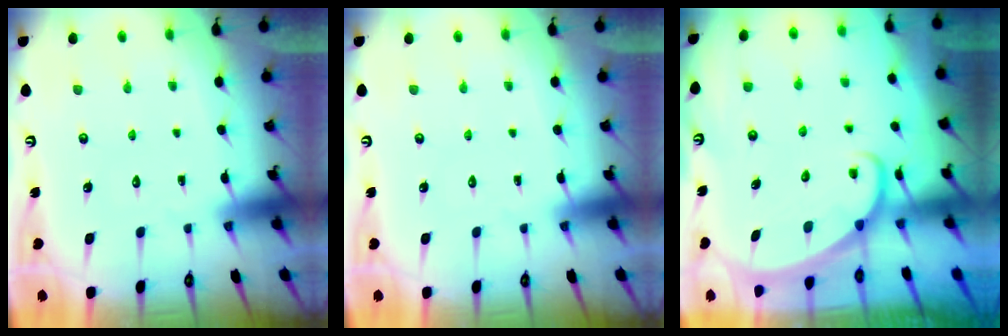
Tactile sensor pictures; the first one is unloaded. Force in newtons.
{"total": 0.0}
{"total": 2.1, "press": 2.1, "slide": 0.1}